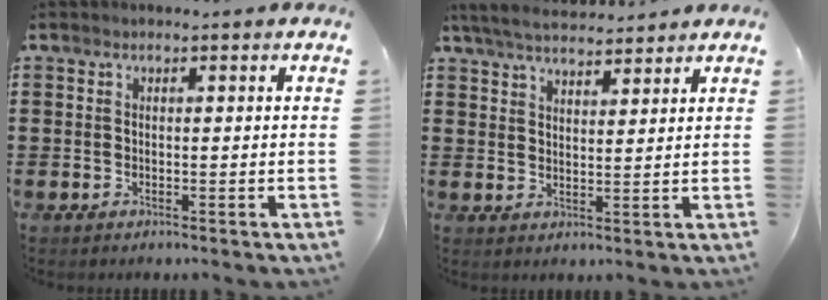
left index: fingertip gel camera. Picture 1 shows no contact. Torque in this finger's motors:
{"motor_torque": [1.79, -0.35, 0.22, 0.06]}